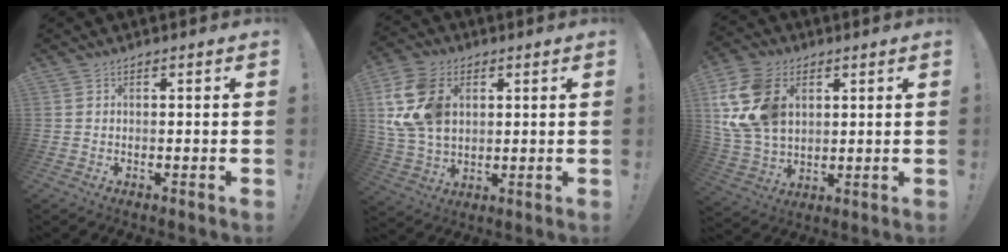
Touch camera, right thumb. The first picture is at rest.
{"total": 16.5, "force": [4.3, 12.1, 10.4], "torque": [-0.200, -0.013, 0.087]}
{"total": 17.9, "force": [5.4, 13.0, 11.0], "torque": [-0.207, -0.019, 0.105]}